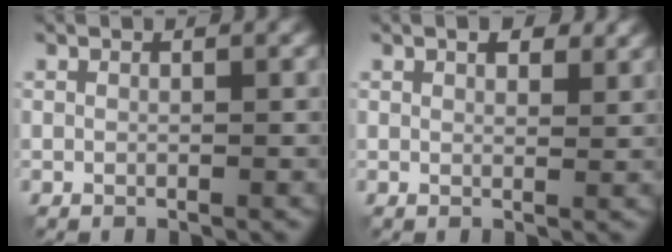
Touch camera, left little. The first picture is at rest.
{"total": 1.9, "force": [1.2, 1.0, 1.2], "torque": [-0.015, 0.000, 0.022]}